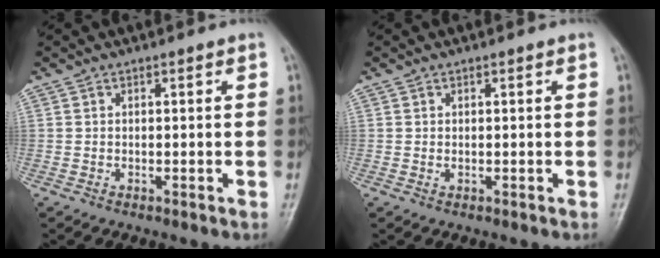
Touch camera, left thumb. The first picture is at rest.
{"total": 0.6, "force": [0.2, 0.3, 0.5], "torque": [-0.008, 0.001, 0.005]}